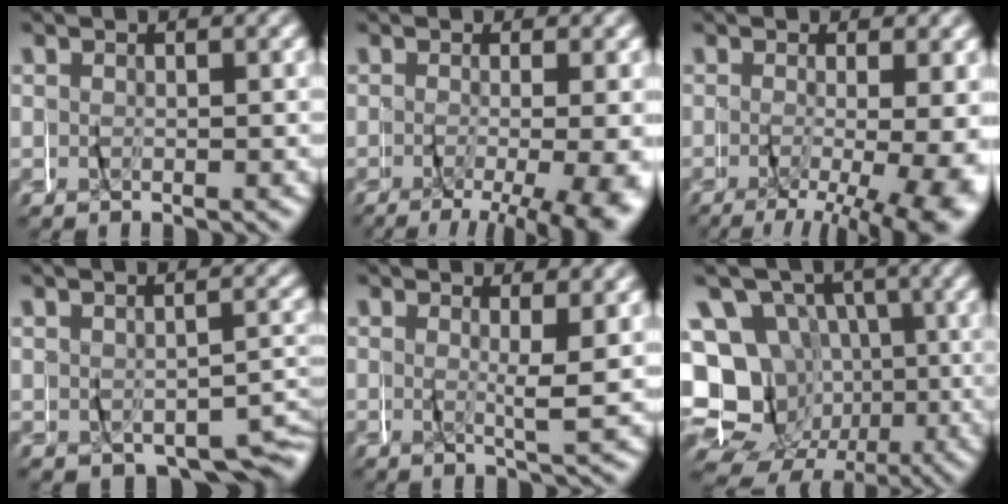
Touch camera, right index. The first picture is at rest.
{"total": 6.2, "force": [-2.8, 1.0, 5.5], "torque": [-0.077, -0.024, -0.033]}
{"total": 5.8, "force": [-2.0, 1.1, 5.4], "torque": [-0.064, -0.022, -0.023]}
{"total": 5.6, "force": [-4.0, 2.3, 3.1], "torque": [-0.036, -0.008, -0.062]}
{"total": 1.6, "force": [0.3, -1.0, 1.2], "torque": [-0.035, -0.006, 0.004]}
{"total": 15.8, "force": [-3.8, 13.8, 6.8], "torque": [-0.161, -0.064, -0.070]}